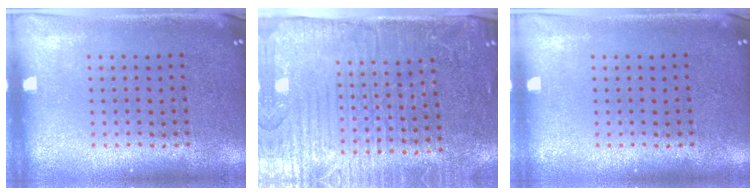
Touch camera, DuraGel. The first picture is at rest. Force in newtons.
{"total": 4.2, "press": 3.7, "slide": 2.0}
{"total": 0.0}